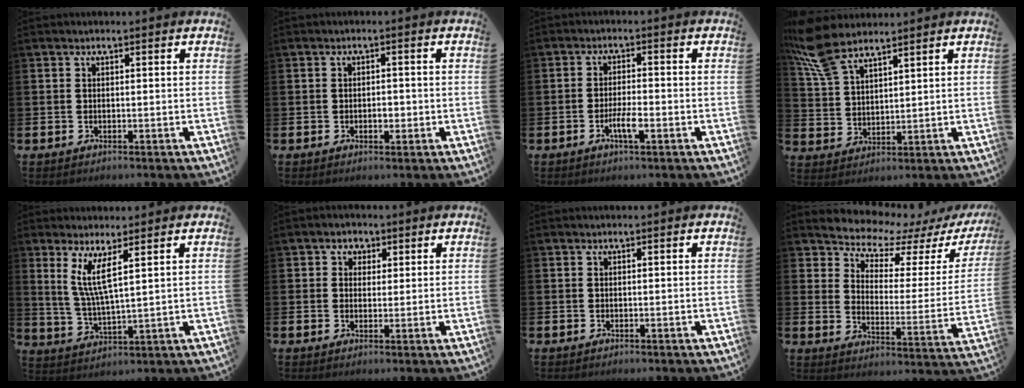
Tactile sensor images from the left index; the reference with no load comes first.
{"total": 1.5, "force": [-0.3, 1.0, 1.0], "torque": [-0.005, -0.001, -0.011]}
{"total": 3.2, "force": [-1.2, 0.8, 2.8], "torque": [-0.049, 0.003, -0.021]}
{"total": 8.5, "force": [7.4, 2.5, 3.5], "torque": [-0.085, -0.024, 0.137]}
{"total": 5.7, "force": [3.9, 0.3, 4.2], "torque": [-0.084, -0.023, 0.065]}
{"total": 2.5, "force": [1.3, 2.2, 0.1], "torque": [0.003, 0.007, 0.019]}
{"total": 0.0}
{"total": 6.8, "force": [6.5, 1.7, 1.3], "torque": [-0.053, -0.058, 0.107]}